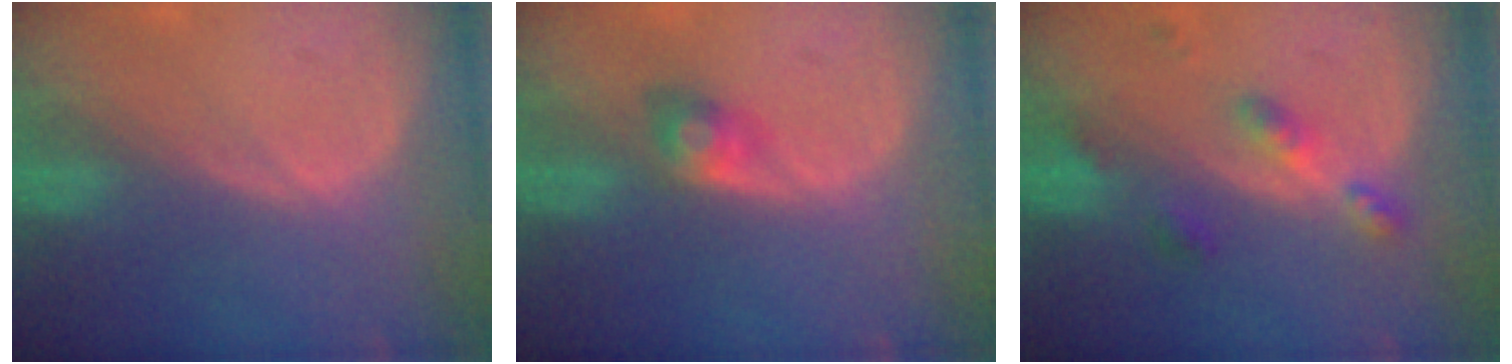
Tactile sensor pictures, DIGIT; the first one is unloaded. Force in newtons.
{"total": 2.6, "press": 2.6, "slide": 0.1}
{"total": 4.7, "press": 4.2, "slide": 2.0}